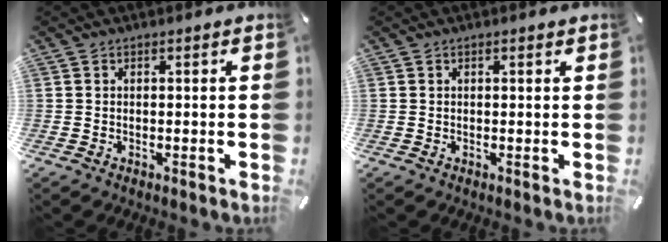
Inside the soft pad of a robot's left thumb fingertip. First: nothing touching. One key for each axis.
{"total": 0.6, "fx": 0.3, "fy": 0.2, "fz": 0.5, "tx": -0.009, "ty": 0.001, "tz": 0.005}